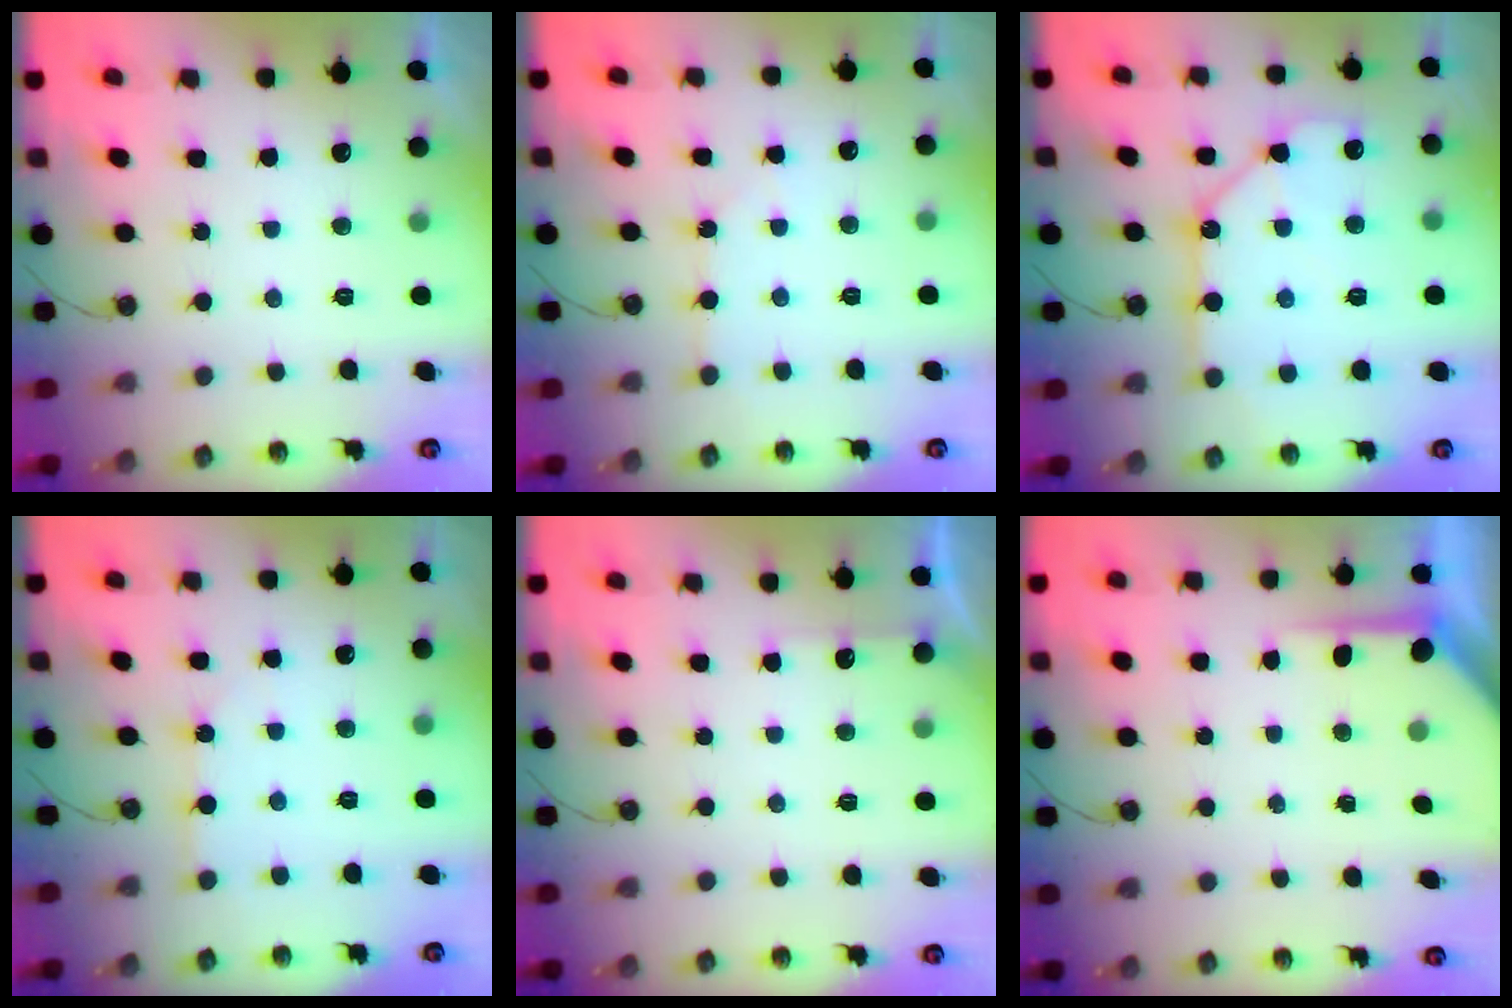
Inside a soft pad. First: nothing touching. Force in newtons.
{"total": 3.5, "press": 3.5, "slide": 0.4}
{"total": 11.7, "press": 11.6, "slide": 1.1}
{"total": 3.8, "press": 3.8, "slide": 0.4}
{"total": 2.5, "press": 2.5, "slide": 0.4}
{"total": 4.9, "press": 4.8, "slide": 0.2}